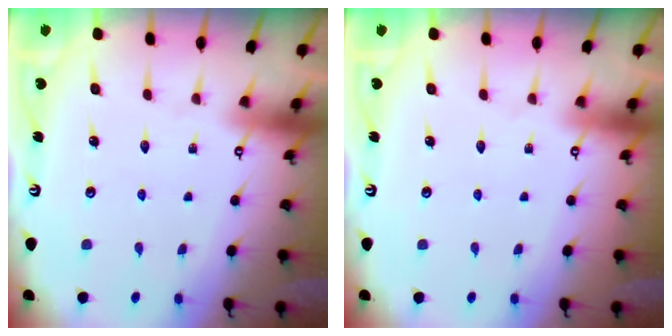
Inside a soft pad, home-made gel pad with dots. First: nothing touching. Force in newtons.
{"total": 0.0}